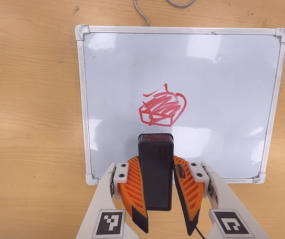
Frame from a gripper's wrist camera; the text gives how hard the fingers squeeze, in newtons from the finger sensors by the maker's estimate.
{"total": 9.7, "left": 8.1, "right": 11.4}